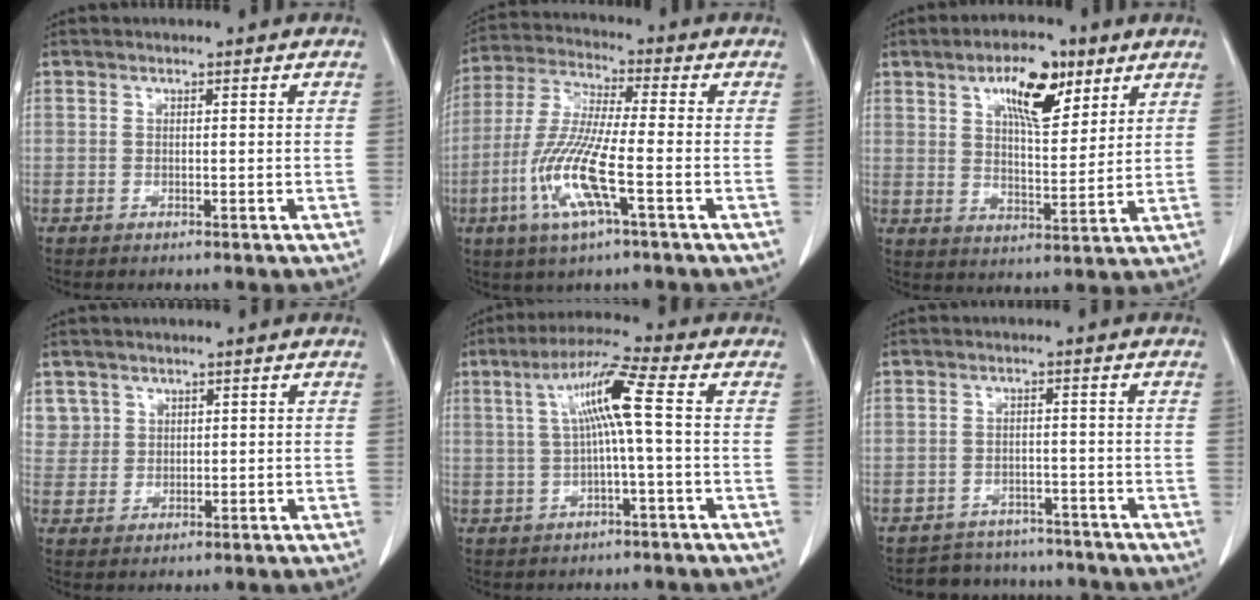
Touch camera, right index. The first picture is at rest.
{"total": 12.0, "force": [-4.0, 1.1, 11.2], "torque": [-0.240, -0.012, -0.083]}
{"total": 10.6, "force": [5.7, 3.9, 8.0], "torque": [-0.133, 0.009, 0.096]}
{"total": 3.8, "force": [2.2, 3.1, -0.3], "torque": [0.023, 0.002, 0.041]}
{"total": 8.1, "force": [0.9, -0.5, 8.0], "torque": [-0.150, 0.023, 0.018]}
{"total": 10.6, "force": [-10.0, 3.5, 0.2], "torque": [0.006, 0.021, -0.135]}